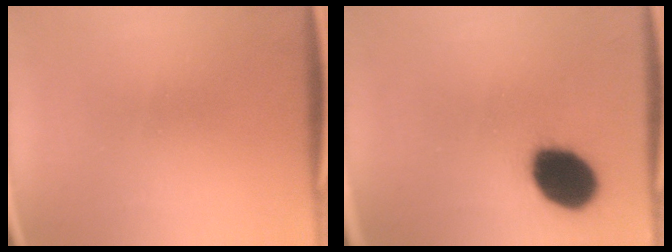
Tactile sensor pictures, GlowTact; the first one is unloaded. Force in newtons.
{"total": 17.3}